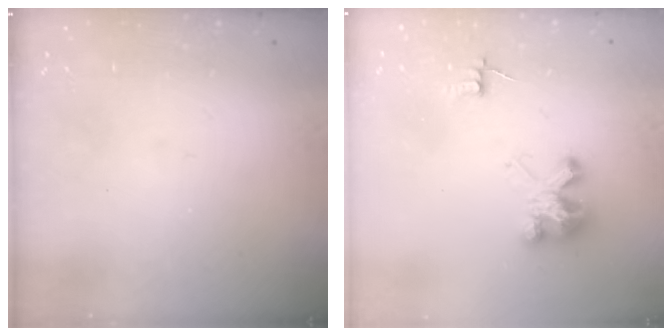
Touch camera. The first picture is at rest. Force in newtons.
{"total": 4.6, "press": 4.6, "slide": 0.3}